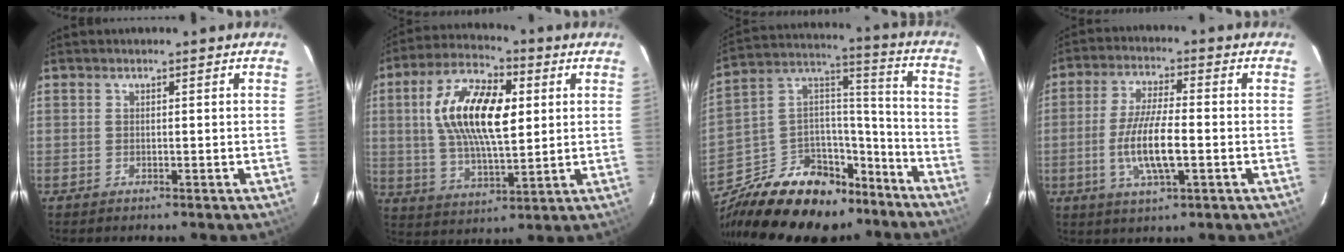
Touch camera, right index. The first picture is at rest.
{"total": 16.4, "force": [3.2, 7.3, 14.3], "torque": [-0.273, 0.017, 0.057]}
{"total": 27.3, "force": [-19.6, 14.3, 12.6], "torque": [-0.264, 0.069, -0.288]}
{"total": 9.9, "force": [-2.2, 2.3, 9.3], "torque": [-0.186, -0.004, -0.043]}